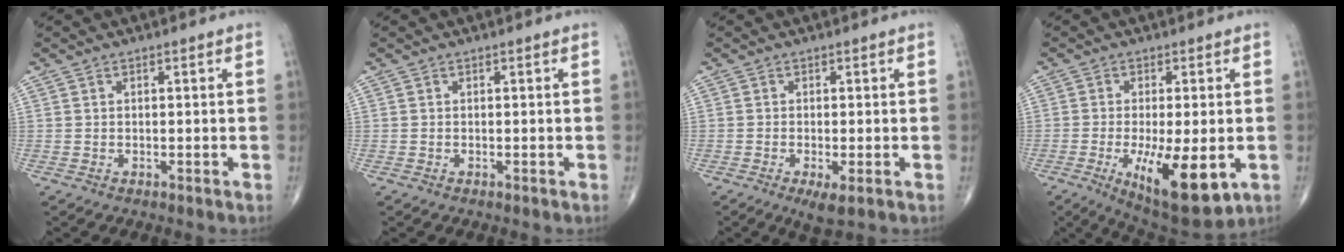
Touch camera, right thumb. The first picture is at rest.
{"total": 0.0}
{"total": 3.5, "force": [-1.4, 0.9, 3.1], "torque": [-0.057, -0.011, -0.026]}
{"total": 13.8, "force": [-3.9, 4.5, 12.4], "torque": [-0.199, -0.022, -0.048]}